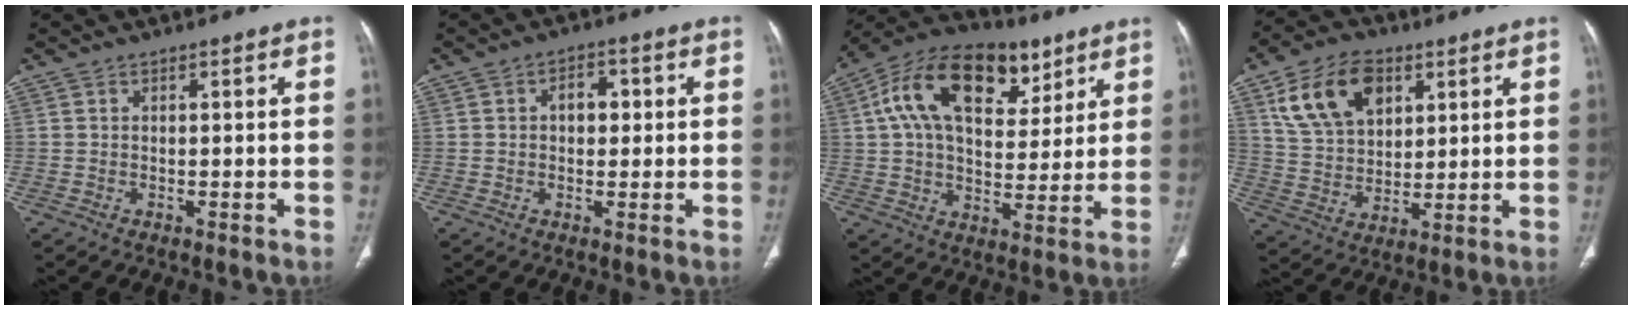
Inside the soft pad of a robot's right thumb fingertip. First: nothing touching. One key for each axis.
{"total": 4.3, "fx": 0.7, "fy": 3.0, "fz": 3.1, "tx": -0.028, "ty": 0.009, "tz": 0.007}
{"total": 21.9, "fx": 9.2, "fy": 13.0, "fz": 15.0, "tx": -0.230, "ty": 0.008, "tz": 0.148}
{"total": 14.8, "fx": 6.6, "fy": 9.6, "fz": 9.1, "tx": -0.139, "ty": -0.012, "tz": 0.127}